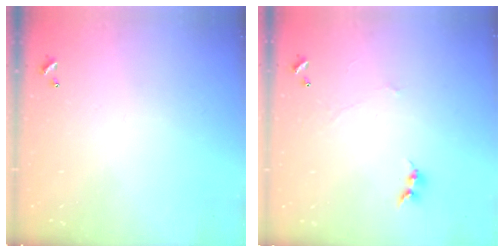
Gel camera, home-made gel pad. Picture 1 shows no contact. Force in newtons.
{"total": 0.6, "press": 0.3, "slide": 0.5}